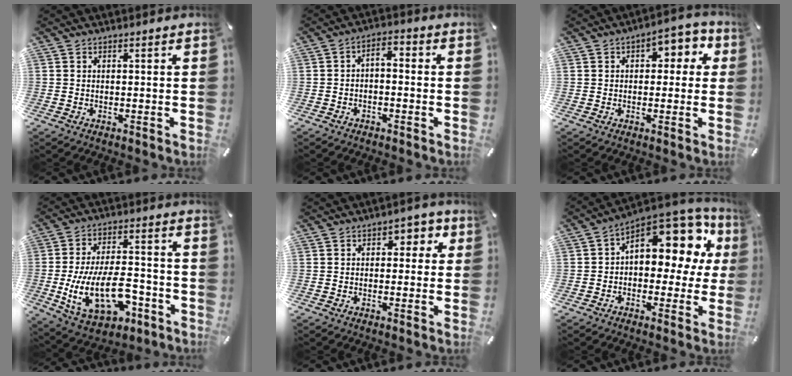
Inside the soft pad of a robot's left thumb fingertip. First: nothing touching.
{"total": 3.4, "force": [-2.4, 1.5, 1.9], "torque": [-0.031, 0.020, -0.047]}
{"total": 5.8, "force": [1.3, 3.8, 4.1], "torque": [-0.036, -0.005, 0.010]}
{"total": 19.9, "force": [-6.0, 11.3, 15.3], "torque": [-0.281, 0.017, -0.092]}
{"total": 3.6, "force": [0.4, 2.6, 2.5], "torque": [-0.020, 0.000, -0.005]}
{"total": 15.3, "force": [7.1, 8.9, 10.2], "torque": [-0.130, -0.058, 0.119]}